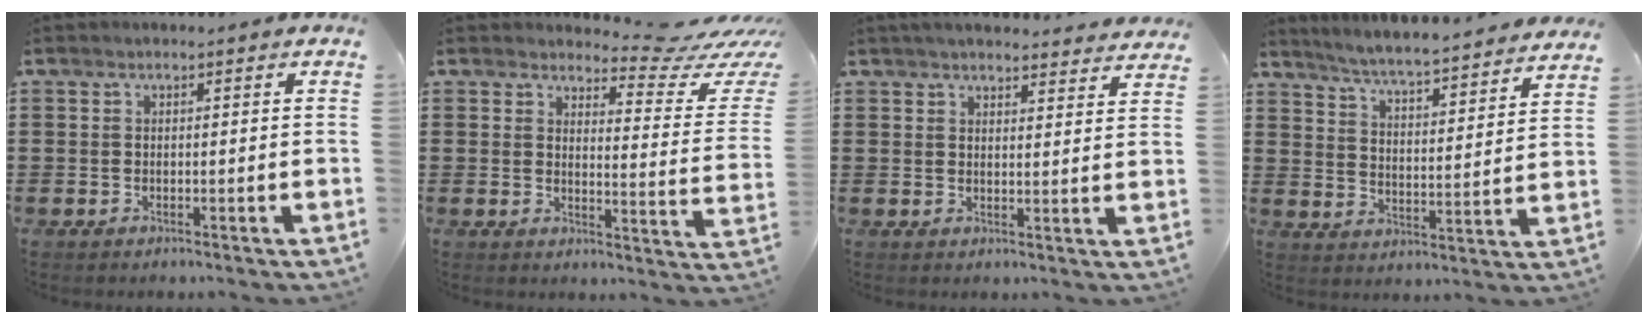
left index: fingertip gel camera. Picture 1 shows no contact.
{"total": 6.1, "force": [5.3, 0.9, 2.9], "torque": [-0.049, -0.043, 0.084]}
{"total": 3.5, "force": [3.4, 0.1, 0.7], "torque": [-0.016, -0.019, 0.061]}
{"total": 4.8, "force": [4.6, -0.8, 1.0], "torque": [-0.043, -0.042, 0.074]}